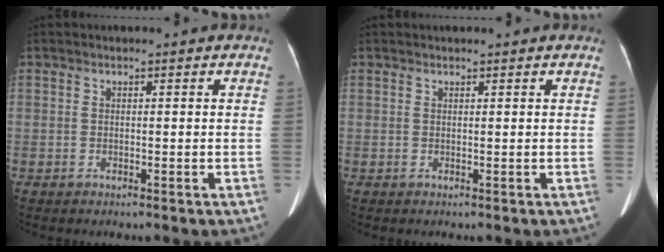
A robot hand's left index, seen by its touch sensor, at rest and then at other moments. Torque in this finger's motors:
{"motor_torque": [-0.10, 0.19, -0.07, -0.01]}